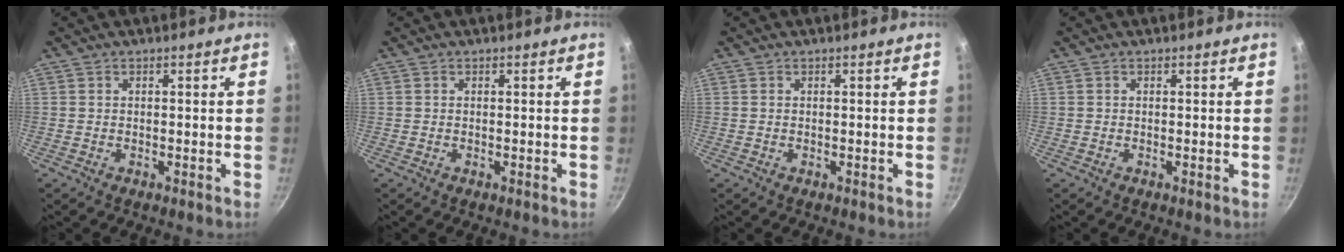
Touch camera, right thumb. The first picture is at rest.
{"total": 0.0}
{"total": 0.0}
{"total": 0.0}